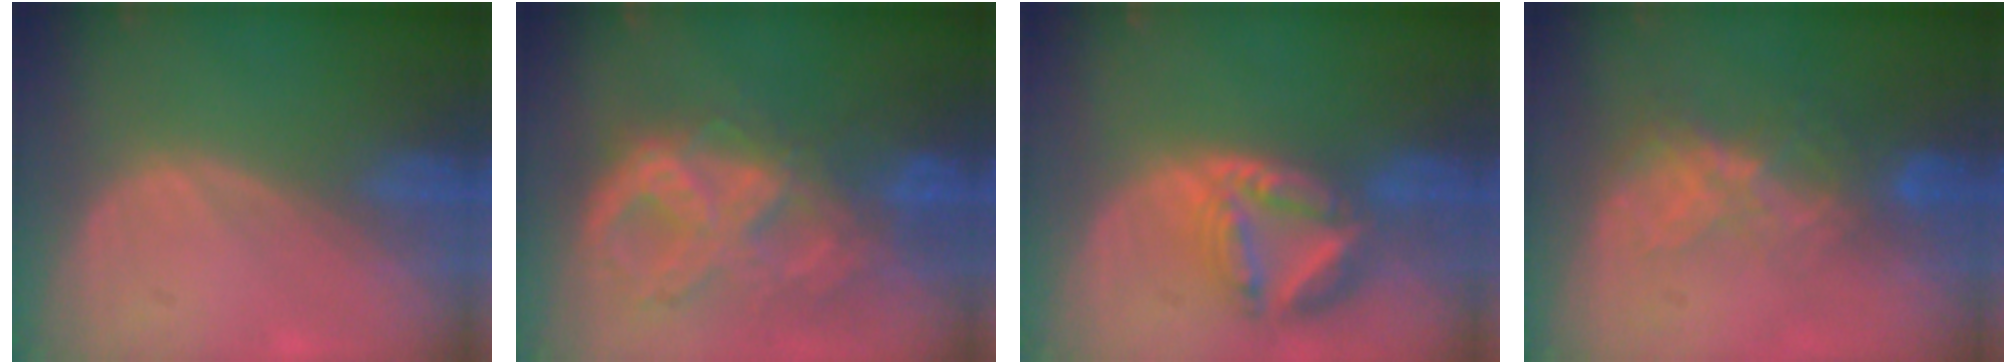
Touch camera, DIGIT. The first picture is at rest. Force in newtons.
{"total": 10.5, "press": 8.8, "slide": 5.7}
{"total": 8.1, "press": 7.0, "slide": 4.0}
{"total": 6.5, "press": 5.6, "slide": 3.2}